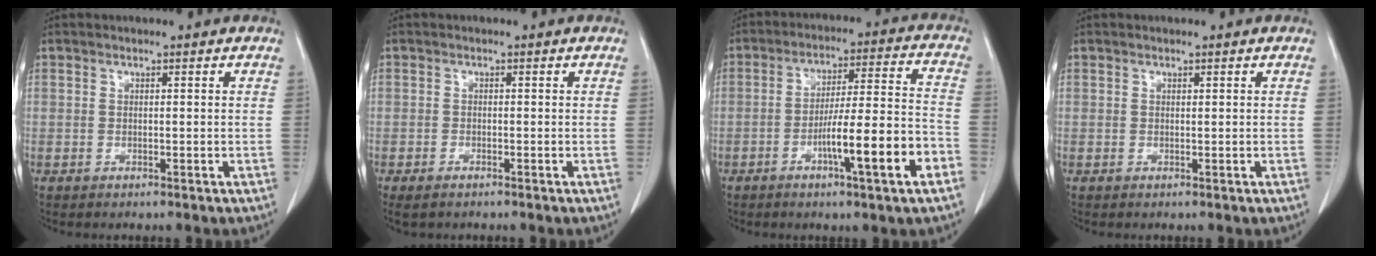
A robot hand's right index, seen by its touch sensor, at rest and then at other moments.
{"total": 2.2, "force": [-1.6, 0.8, 1.2], "torque": [-0.023, -0.005, -0.023]}
{"total": 13.0, "force": [-5.4, 0.2, 11.8], "torque": [-0.189, 0.004, -0.081]}
{"total": 0.0}